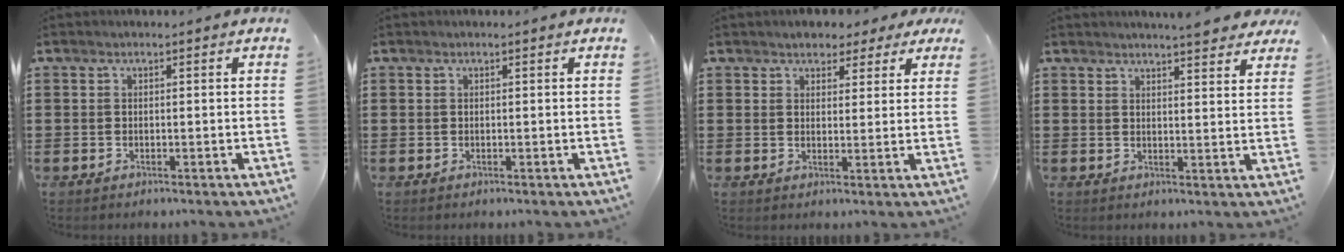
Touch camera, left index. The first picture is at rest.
{"total": 0.0}
{"total": 3.1, "force": [2.6, 1.6, 0.6], "torque": [-0.016, 0.001, 0.046]}
{"total": 4.0, "force": [3.9, 0.0, 1.1], "torque": [-0.024, -0.013, 0.070]}